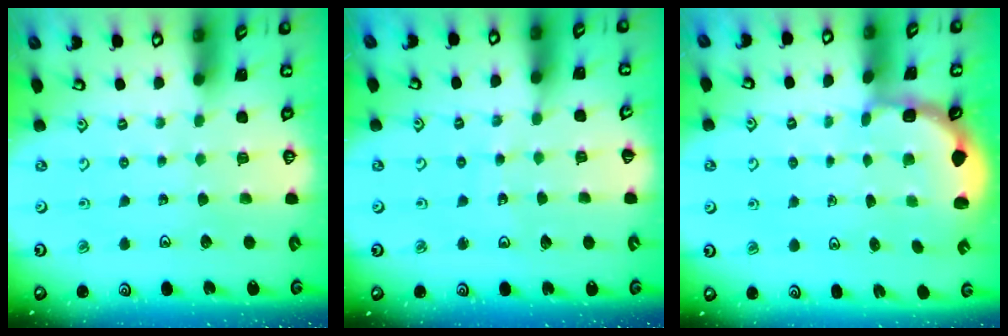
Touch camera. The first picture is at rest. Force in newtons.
{"total": 7.2, "press": 7.1, "slide": 0.7}
{"total": 2.4, "press": 1.8, "slide": 1.6}